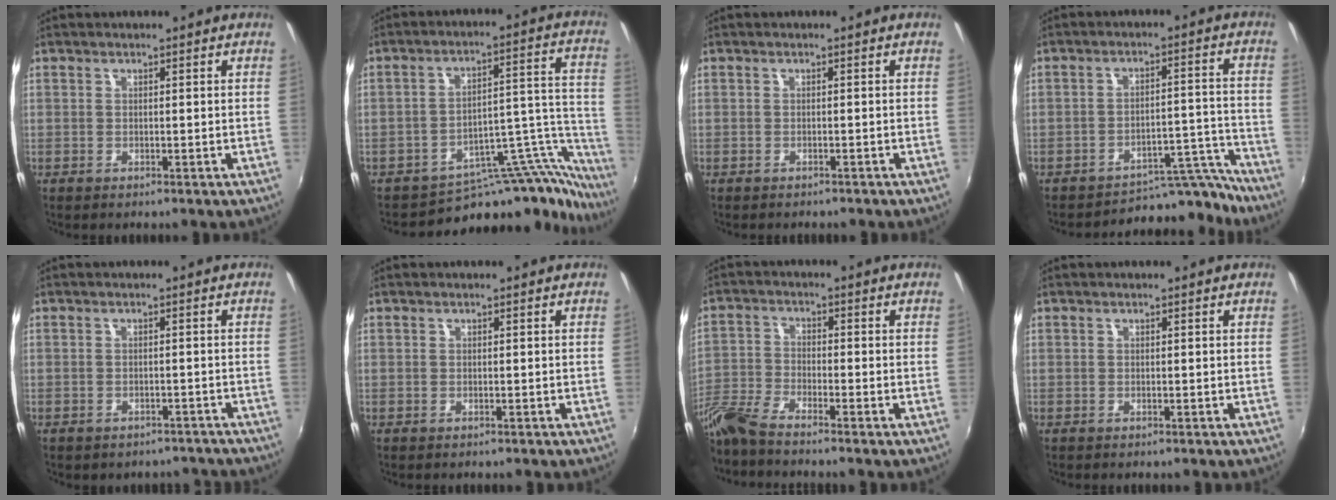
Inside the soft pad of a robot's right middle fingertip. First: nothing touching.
{"total": 18.0, "force": [-16.2, 6.0, 4.9], "torque": [-0.042, 0.055, -0.231]}
{"total": 1.3, "force": [-1.2, 0.4, 0.3], "torque": [-0.010, -0.002, -0.015]}
{"total": 12.2, "force": [-11.9, 2.4, 0.9], "torque": [0.001, 0.051, -0.162]}
{"total": 6.8, "force": [-5.9, 2.9, 1.5], "torque": [-0.030, 0.002, -0.060]}
{"total": 0.0}
{"total": 7.7, "force": [-6.7, 0.4, 3.8], "torque": [-0.092, -0.014, -0.141]}
{"total": 0.0}